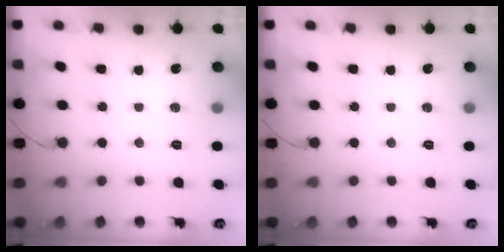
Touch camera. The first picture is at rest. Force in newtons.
{"total": 0.0}